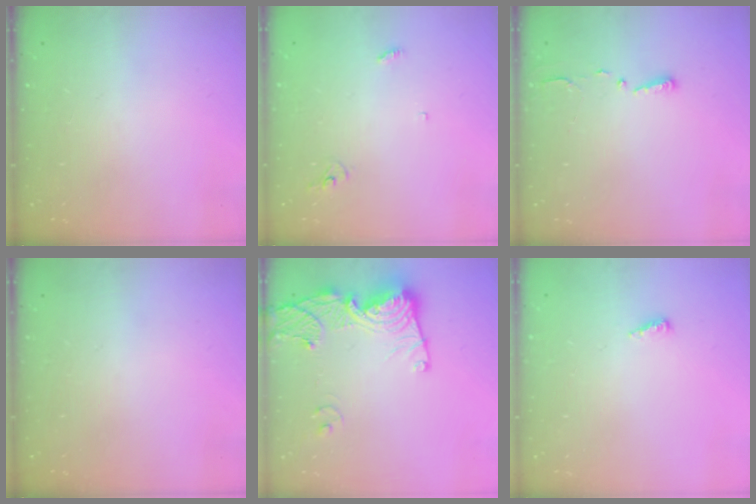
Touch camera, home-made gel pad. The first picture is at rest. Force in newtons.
{"total": 2.9, "press": 2.9, "slide": 0.2}
{"total": 2.7, "press": 2.7, "slide": 0.4}
{"total": 0.0}
{"total": 14.9, "press": 14.8, "slide": 1.7}
{"total": 2.5, "press": 2.5, "slide": 0.2}